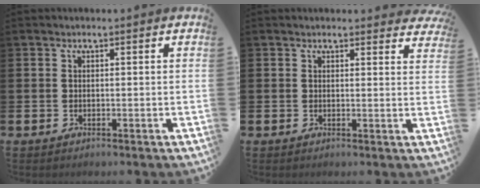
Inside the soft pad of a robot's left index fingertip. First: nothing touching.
{"total": 1.7, "force": [1.7, 0.4, 0.0], "torque": [0.005, -0.006, 0.029]}